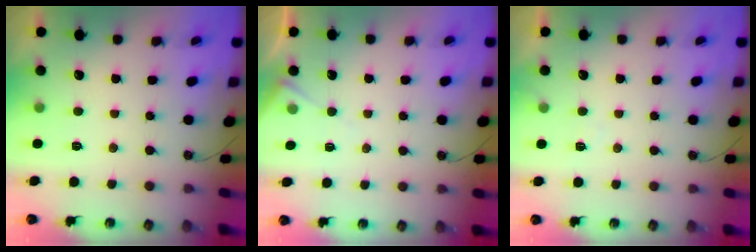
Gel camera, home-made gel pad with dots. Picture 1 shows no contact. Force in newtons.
{"total": 6.0, "press": 6.0, "slide": 0.9}
{"total": 3.8, "press": 3.7, "slide": 0.6}